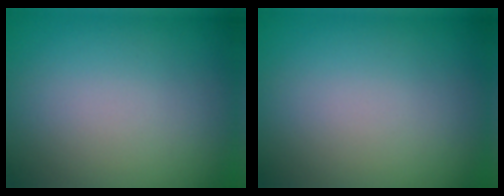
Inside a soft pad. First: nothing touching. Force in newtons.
{"total": 0.0}